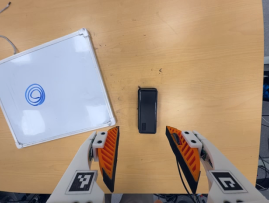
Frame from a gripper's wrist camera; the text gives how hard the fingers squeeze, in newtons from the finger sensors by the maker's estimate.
{"total": 0.0}